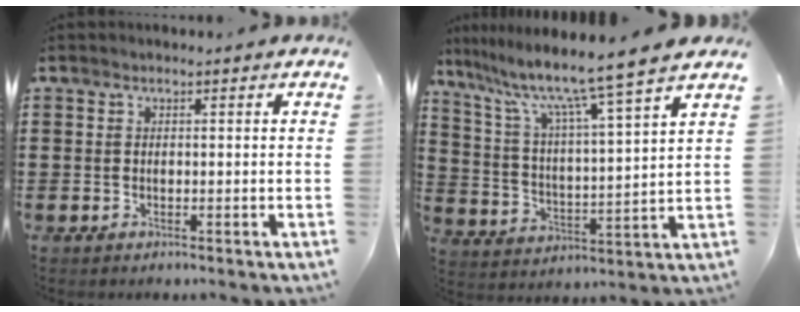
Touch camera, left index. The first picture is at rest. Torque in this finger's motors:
{"motor_torque": [1.11, -1.03, 1.05, 0.21]}